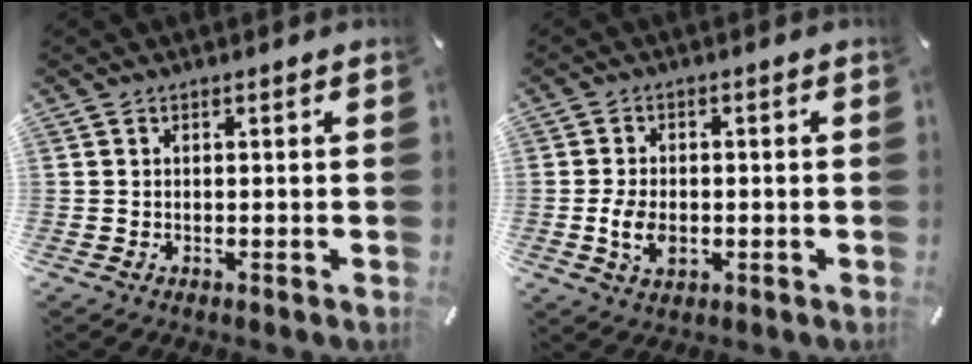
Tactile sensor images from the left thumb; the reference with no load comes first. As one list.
[{"total": 6.1, "force": [-1.4, 4.2, 4.3], "torque": [-0.106, -0.002, -0.030]}]